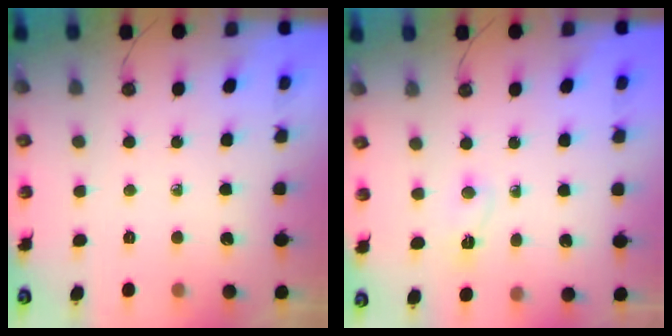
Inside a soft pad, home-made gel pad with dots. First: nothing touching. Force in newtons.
{"total": 2.1, "press": 2.0, "slide": 0.5}